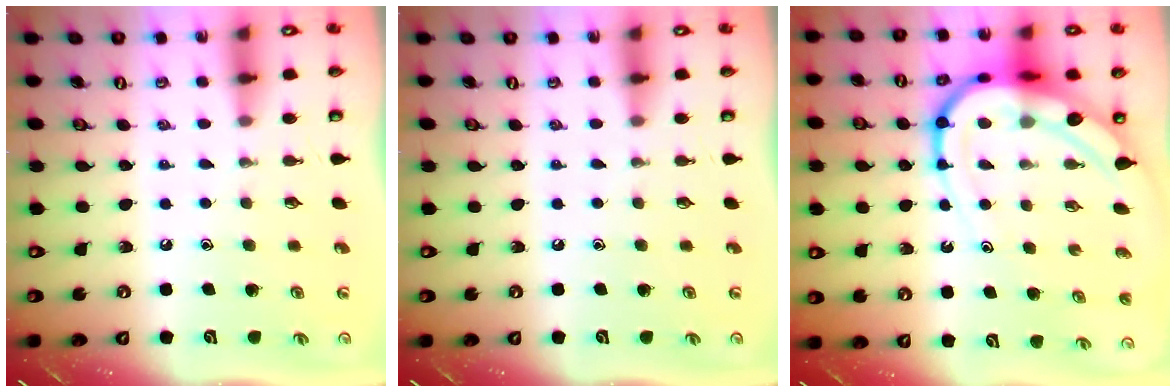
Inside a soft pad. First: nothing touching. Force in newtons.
{"total": 0.0}
{"total": 15.0, "press": 15.0, "slide": 1.5}